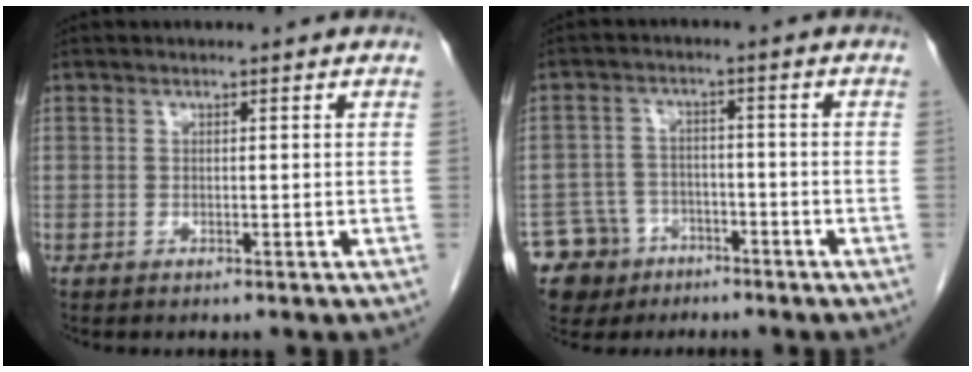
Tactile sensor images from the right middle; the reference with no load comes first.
{"total": 8.1, "force": [-5.0, 6.3, 0.9], "torque": [-0.026, 0.006, -0.078]}